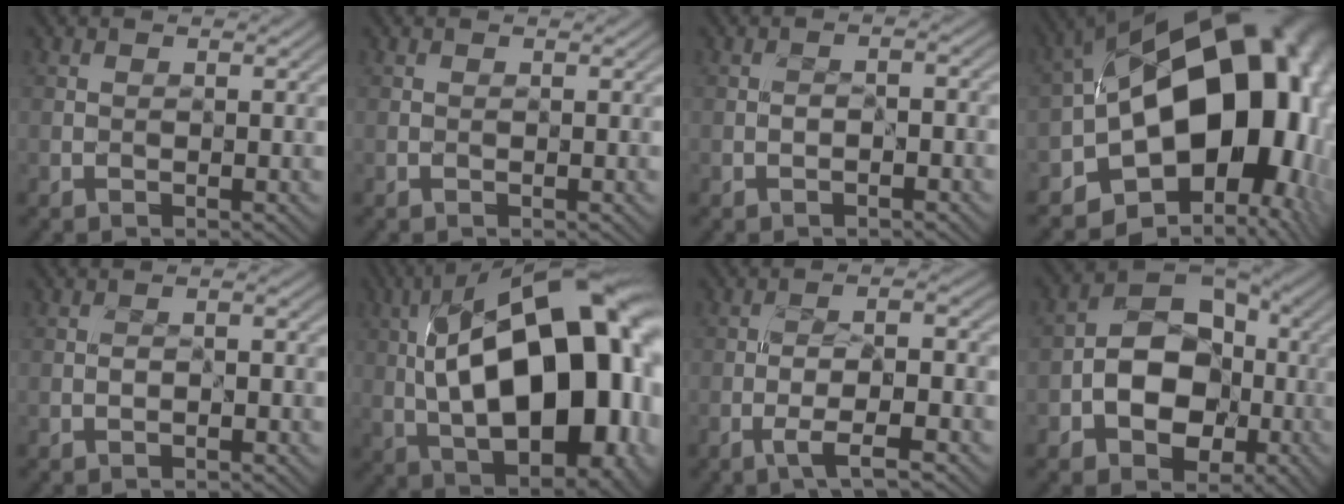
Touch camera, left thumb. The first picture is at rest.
{"total": 0.0}
{"total": 1.4, "force": [-1.0, 0.2, 1.0], "torque": [-0.017, 0.000, -0.021]}
{"total": 20.1, "force": [-2.6, 13.3, 14.9], "torque": [-0.217, -0.047, -0.014]}
{"total": 1.1, "force": [-0.9, 0.1, 0.7], "torque": [-0.011, -0.001, -0.017]}
{"total": 22.1, "force": [2.0, 10.6, 19.3], "torque": [-0.319, 0.010, 0.021]}
{"total": 6.1, "force": [-3.5, 0.7, 4.9], "torque": [-0.082, 0.005, -0.058]}
{"total": 10.1, "force": [-2.4, 7.3, 6.5], "torque": [-0.104, -0.008, -0.053]}